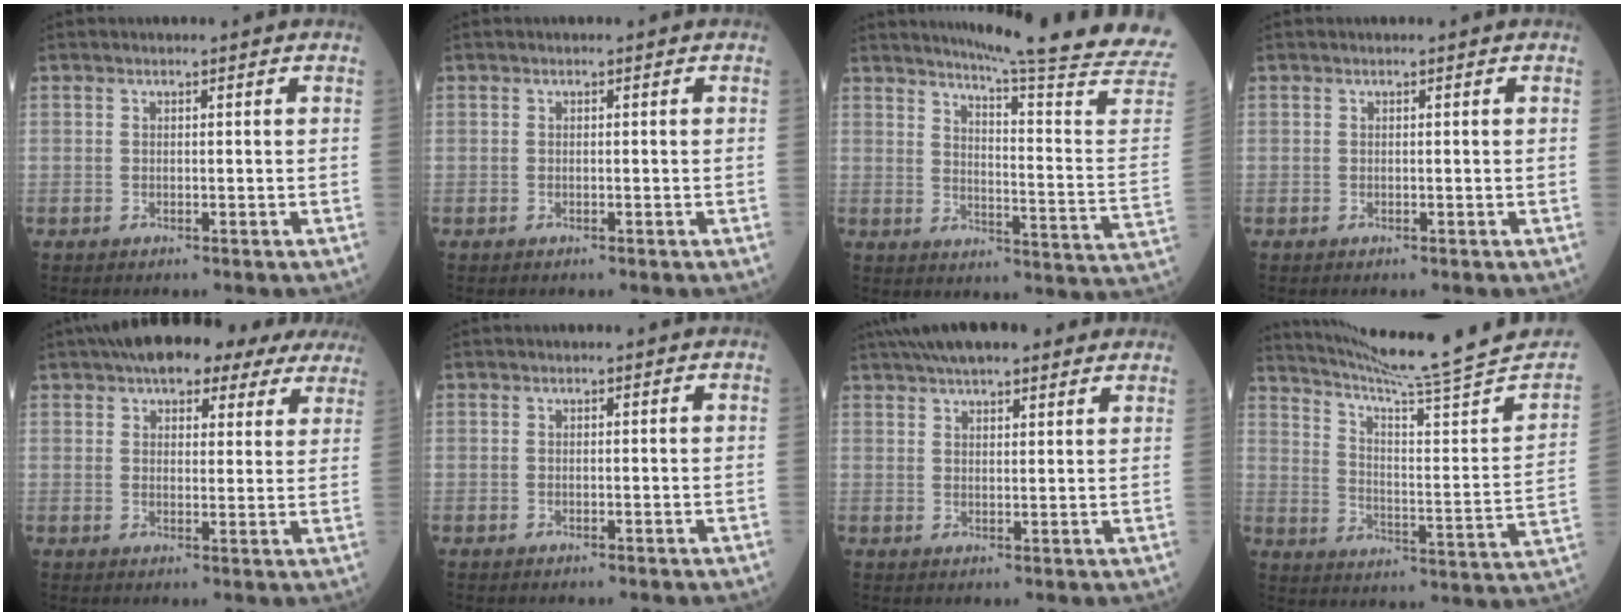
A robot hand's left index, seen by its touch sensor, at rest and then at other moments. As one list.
[{"total": 0.0}, {"total": 23.2, "force": [21.0, -2.7, 9.4], "torque": [-0.146, -0.130, 0.253]}, {"total": 0.0}, {"total": 15.3, "force": [12.4, 5.6, 7.0], "torque": [-0.084, 0.042, 0.148]}, {"total": 0.0}, {"total": 13.0, "force": [10.4, 3.3, 7.1], "torque": [-0.112, 0.046, 0.153]}, {"total": 21.2, "force": [19.2, -2.5, 8.6], "torque": [-0.138, -0.085, 0.264]}]